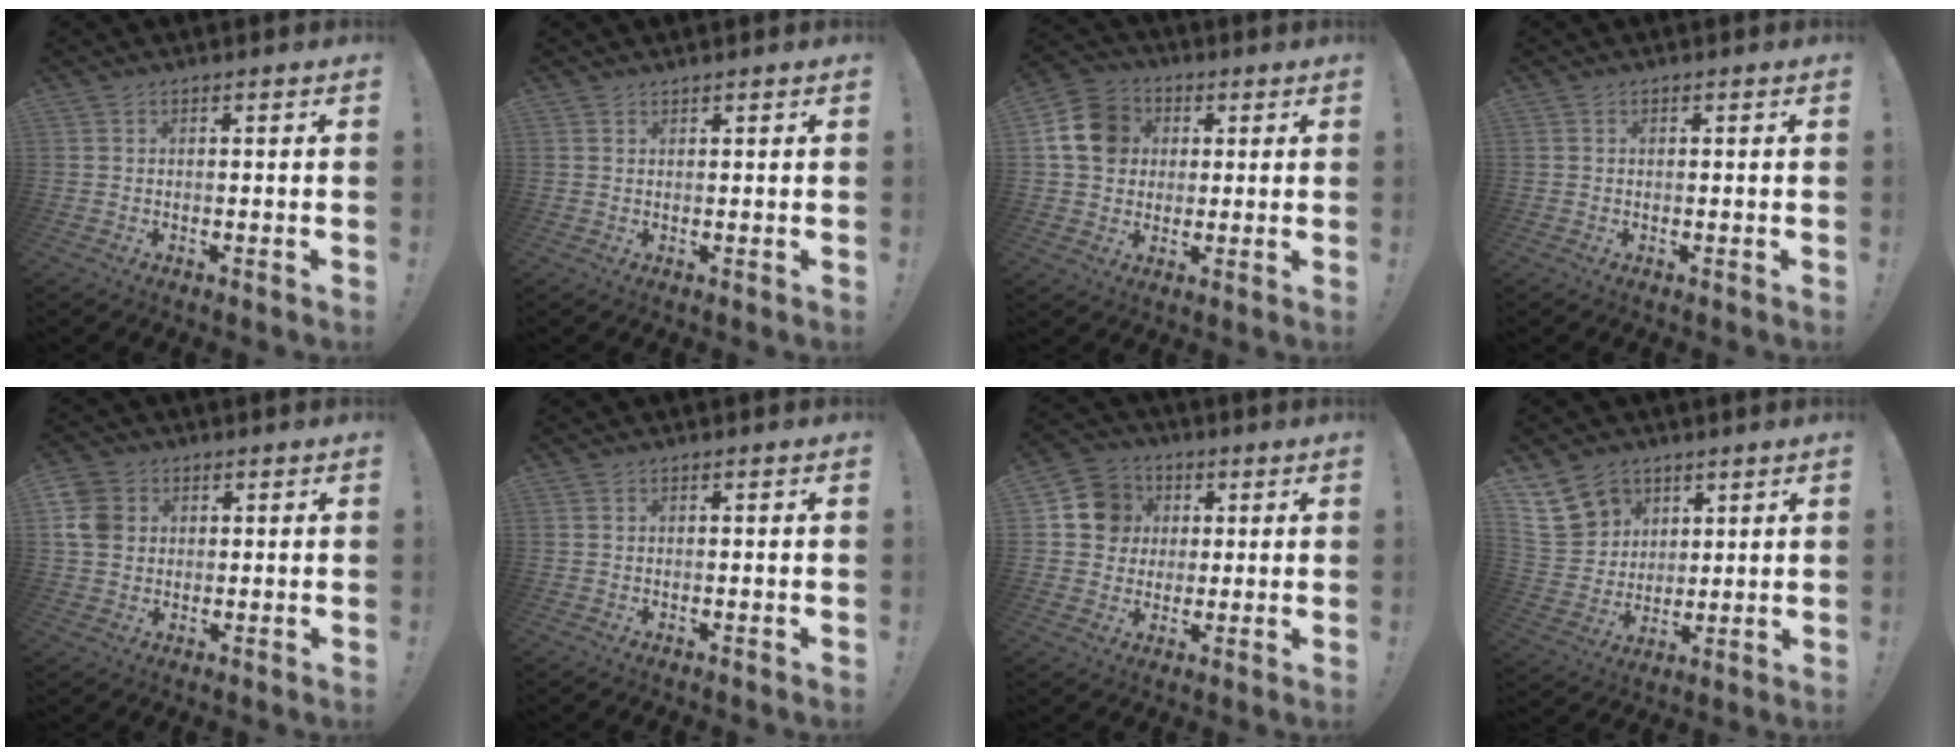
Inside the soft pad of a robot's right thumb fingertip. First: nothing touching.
{"total": 1.0, "force": [0.9, 0.2, -0.1], "torque": [0.009, -0.003, 0.017]}
{"total": 13.5, "force": [2.9, 11.6, 6.2], "torque": [-0.091, 0.004, 0.064]}
{"total": 0.0}
{"total": 7.9, "force": [1.8, 6.9, 3.5], "torque": [-0.071, 0.004, 0.038]}
{"total": 0.0}
{"total": 11.2, "force": [2.3, 10.5, 3.2], "torque": [-0.029, 0.002, 0.050]}
{"total": 13.5, "force": [7.5, 10.4, 4.3], "torque": [-0.074, -0.038, 0.156]}